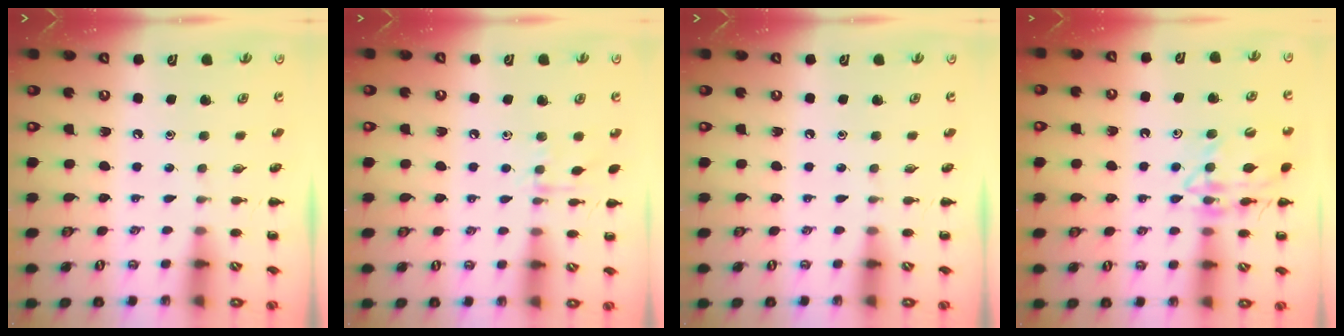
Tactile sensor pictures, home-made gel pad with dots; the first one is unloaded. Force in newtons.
{"total": 7.1, "press": 6.9, "slide": 1.6}
{"total": 0.0}
{"total": 14.5, "press": 14.4, "slide": 1.2}